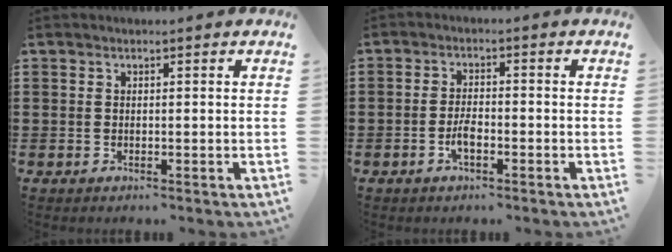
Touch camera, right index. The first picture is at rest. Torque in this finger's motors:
{"motor_torque": [1.24, 0.89, 0.24, 0.10]}